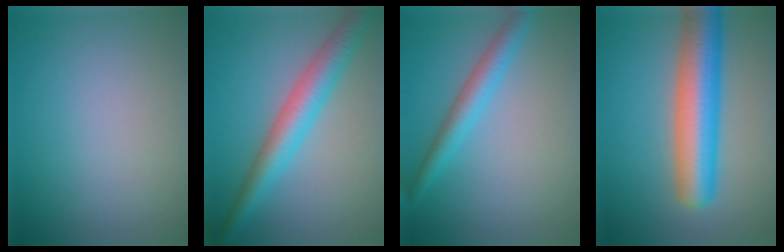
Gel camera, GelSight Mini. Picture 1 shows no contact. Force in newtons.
{"total": 5.0, "press": 5.0, "slide": 0.3}
{"total": 3.0, "press": 3.0, "slide": 0.2}
{"total": 8.4, "press": 8.3, "slide": 0.3}